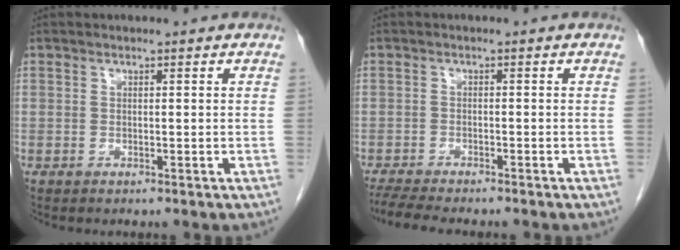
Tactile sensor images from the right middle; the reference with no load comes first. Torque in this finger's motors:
{"motor_torque": [0.25, -0.22, 0.00, 0.02]}